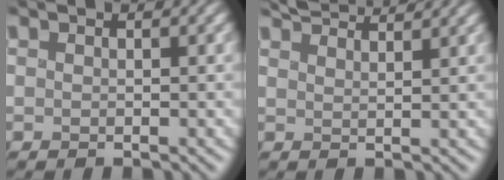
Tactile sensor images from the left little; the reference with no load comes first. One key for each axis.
{"total": 4.8, "fx": 4.4, "fy": 0.8, "fz": 1.8, "tx": -0.028, "ty": 0.016, "tz": 0.060}